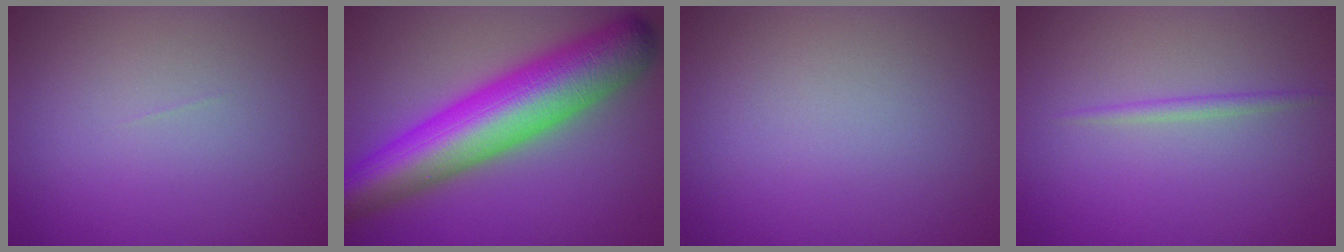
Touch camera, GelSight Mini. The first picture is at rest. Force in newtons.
{"total": 11.9, "press": 11.9, "slide": 0.2}
{"total": 0.0}
{"total": 0.9, "press": 0.9, "slide": 0.0}